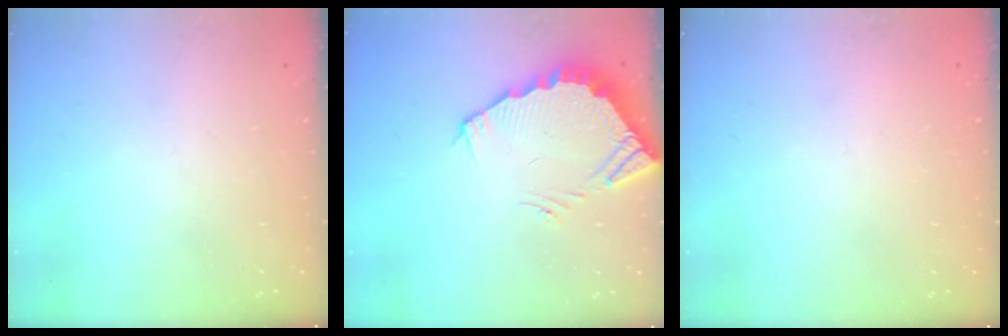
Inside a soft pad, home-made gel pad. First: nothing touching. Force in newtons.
{"total": 3.7, "press": 3.7, "slide": 0.2}
{"total": 2.3, "press": 2.3, "slide": 0.1}